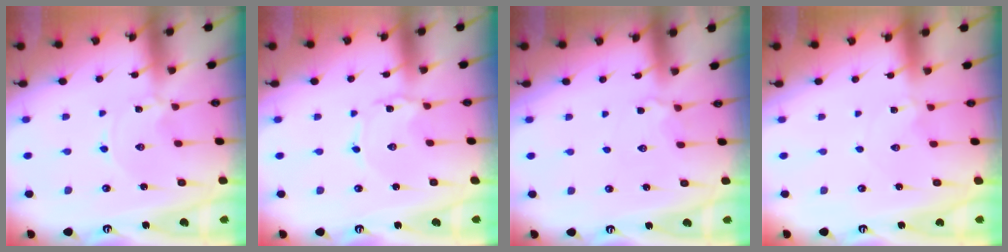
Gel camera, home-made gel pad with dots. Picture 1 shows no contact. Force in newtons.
{"total": 0.9, "press": 0.9, "slide": 0.1}
{"total": 3.7, "press": 3.6, "slide": 0.6}
{"total": 0.6, "press": 0.6, "slide": 0.2}